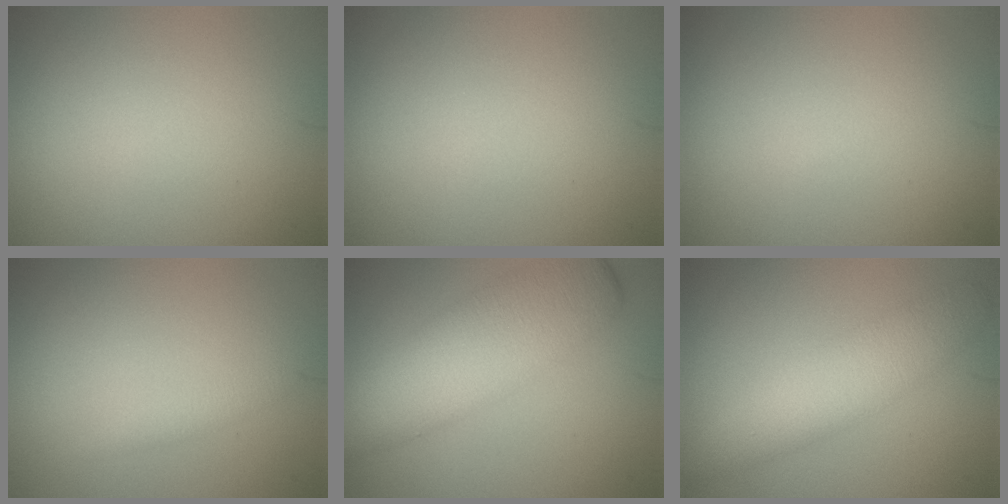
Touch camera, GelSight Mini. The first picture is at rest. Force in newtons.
{"total": 0.0}
{"total": 0.0}
{"total": 0.8, "press": 0.8, "slide": 0.1}
{"total": 8.9, "press": 8.9, "slide": 0.3}
{"total": 4.7, "press": 4.7, "slide": 0.2}